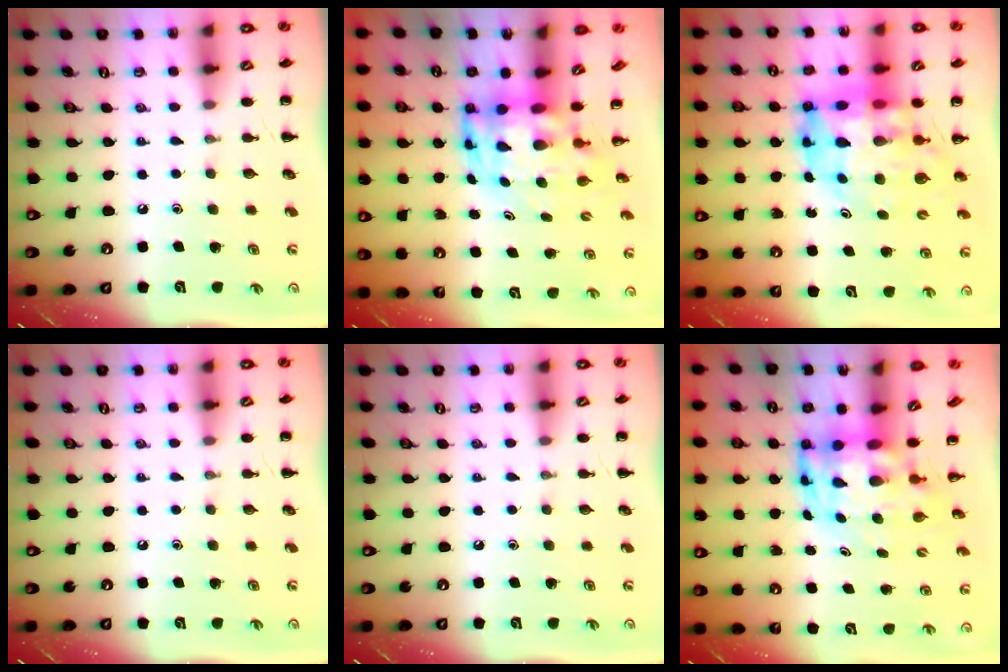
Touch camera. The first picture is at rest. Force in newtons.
{"total": 5.8, "press": 5.6, "slide": 1.4}
{"total": 13.0, "press": 12.5, "slide": 3.5}
{"total": 0.0}
{"total": 0.0}
{"total": 5.8, "press": 5.6, "slide": 1.4}